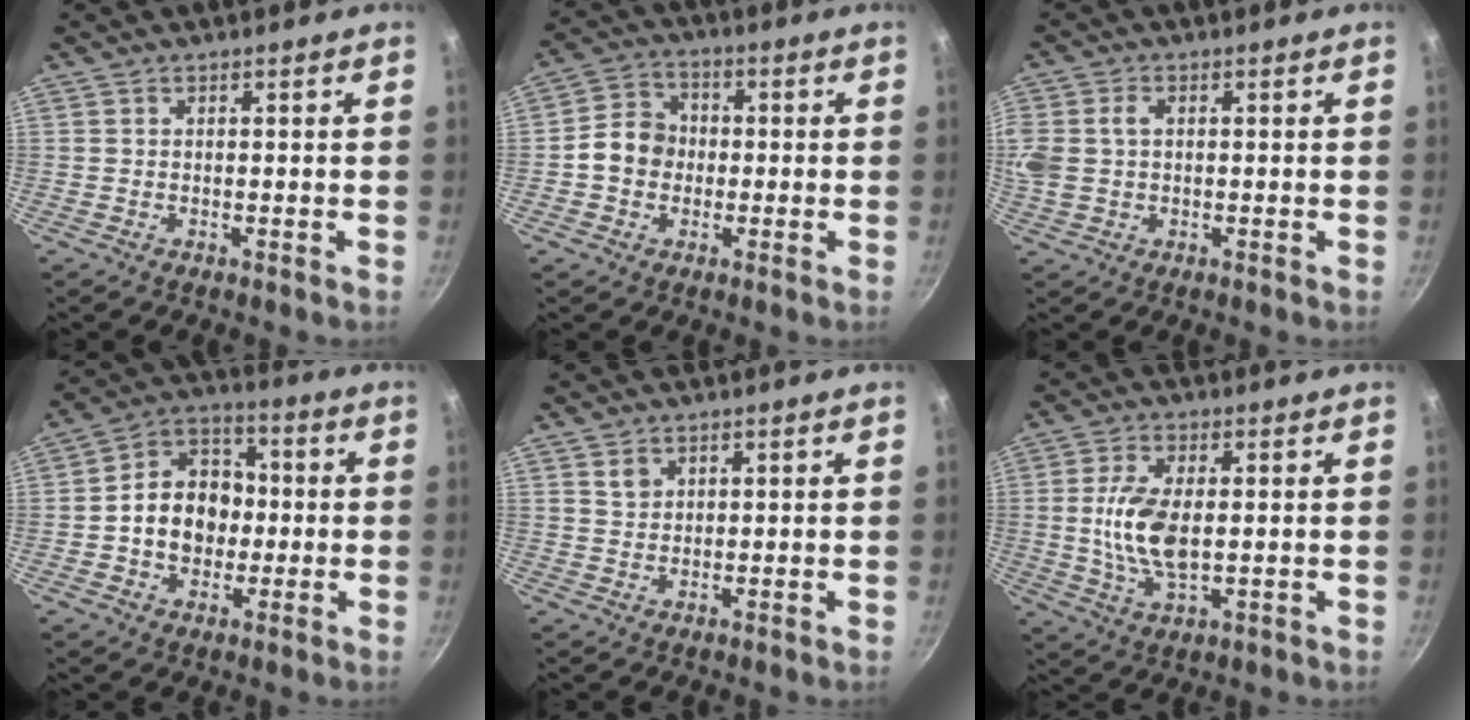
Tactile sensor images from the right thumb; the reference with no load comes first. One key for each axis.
{"total": 7.7, "fx": -0.8, "fy": 6.6, "fz": 3.8, "tx": -0.036, "ty": 0.021, "tz": -0.029}
{"total": 9.2, "fx": 1.2, "fy": 7.0, "fz": 5.9, "tx": -0.138, "ty": 0.014, "tz": 0.022}
{"total": 12.8, "fx": -0.9, "fy": 10.2, "fz": 7.7, "tx": -0.087, "ty": 0.027, "tz": -0.026}
{"total": 2.3, "fx": 1.2, "fy": 1.8, "fz": 0.9, "tx": -0.008, "ty": -0.001, "tz": 0.024}
{"total": 10.3, "fx": 0.3, "fy": 5.3, "fz": 8.8, "tx": -0.176, "ty": -0.003, "tz": 0.009}